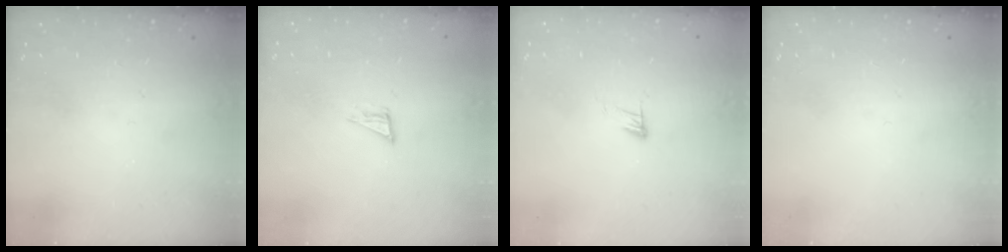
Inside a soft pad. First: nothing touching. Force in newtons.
{"total": 4.8, "press": 4.7, "slide": 0.6}
{"total": 4.2, "press": 4.2, "slide": 0.4}
{"total": 0.0}